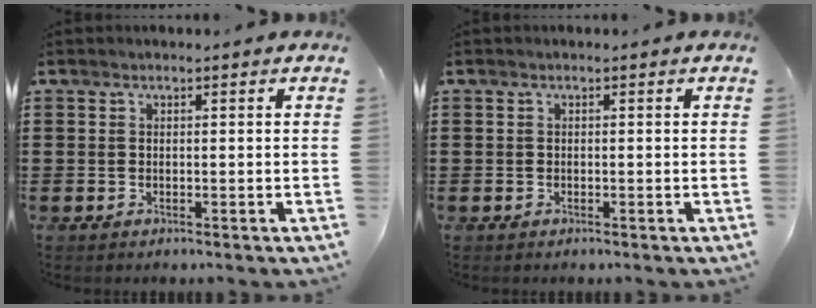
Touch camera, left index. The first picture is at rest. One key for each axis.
{"total": 0.0}